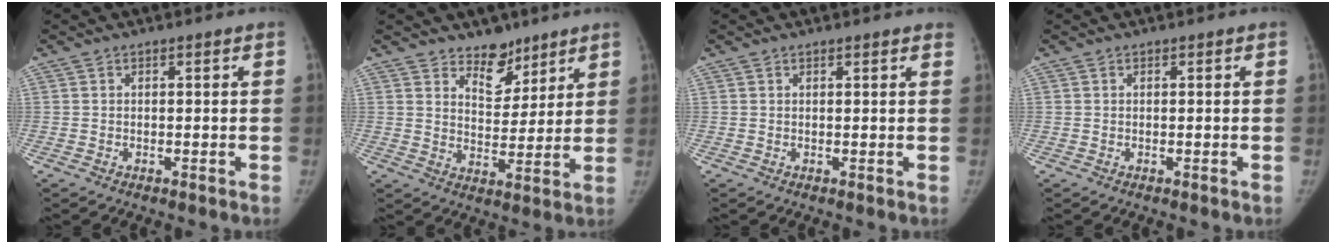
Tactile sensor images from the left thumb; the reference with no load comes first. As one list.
[{"total": 7.5, "force": [5.7, 4.2, 2.4], "torque": [-0.004, -0.042, 0.096]}, {"total": 1.7, "force": [1.5, 0.6, 0.5], "torque": [0.001, -0.001, 0.009]}, {"total": 0.0}]